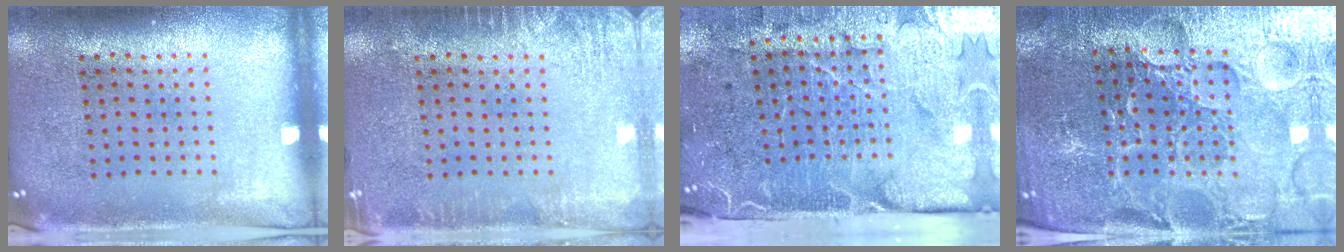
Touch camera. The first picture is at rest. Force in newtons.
{"total": 2.1, "press": 2.1, "slide": 0.4}
{"total": 5.0, "press": 4.0, "slide": 3.0}
{"total": 4.3, "press": 4.2, "slide": 0.9}